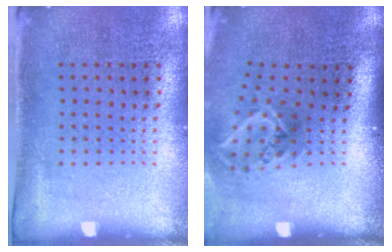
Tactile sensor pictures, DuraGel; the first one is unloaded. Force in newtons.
{"total": 1.9, "press": 1.2, "slide": 1.5}